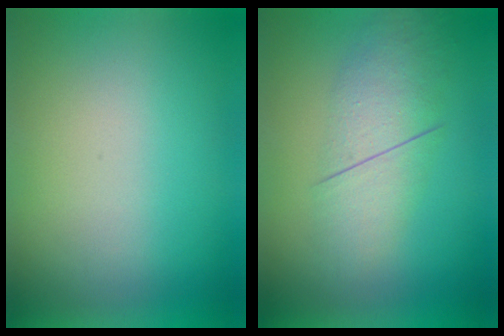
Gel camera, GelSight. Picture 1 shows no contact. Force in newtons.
{"total": 2.8}